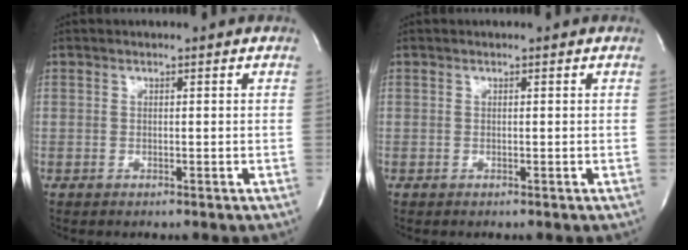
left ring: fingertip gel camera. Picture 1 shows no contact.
{"total": 0.0}